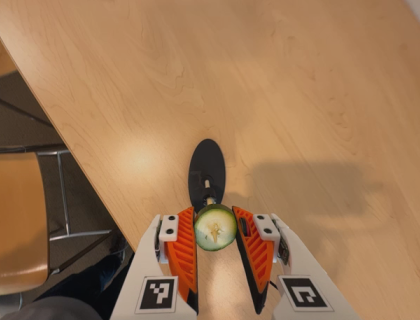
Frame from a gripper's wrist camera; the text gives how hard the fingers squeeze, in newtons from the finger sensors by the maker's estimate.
{"total": 10.0, "left": 10.7, "right": 9.2}